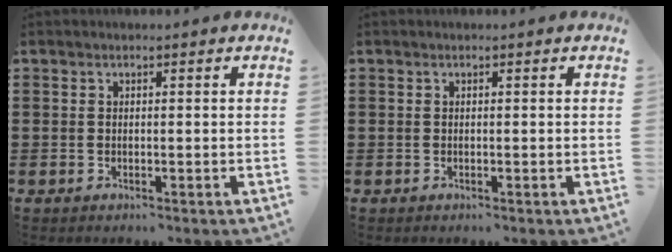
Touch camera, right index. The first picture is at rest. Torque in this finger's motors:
{"motor_torque": [0.00, 0.00, 0.00, 0.00]}